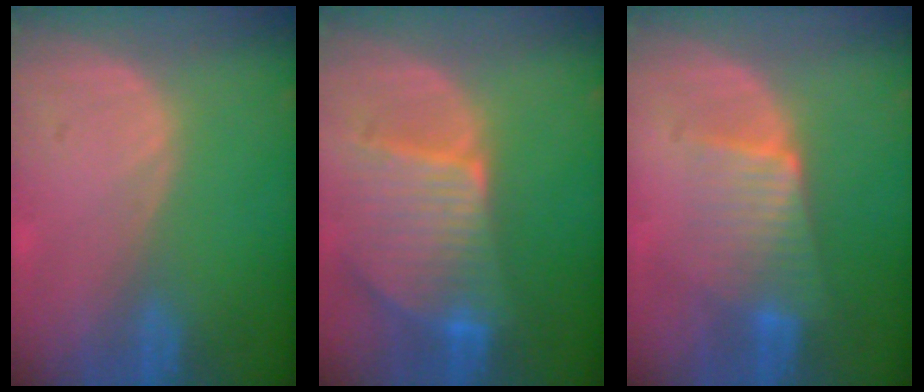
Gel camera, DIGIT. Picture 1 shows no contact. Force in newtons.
{"total": 9.5, "press": 8.4, "slide": 4.5}
{"total": 6.2, "press": 5.9, "slide": 1.8}